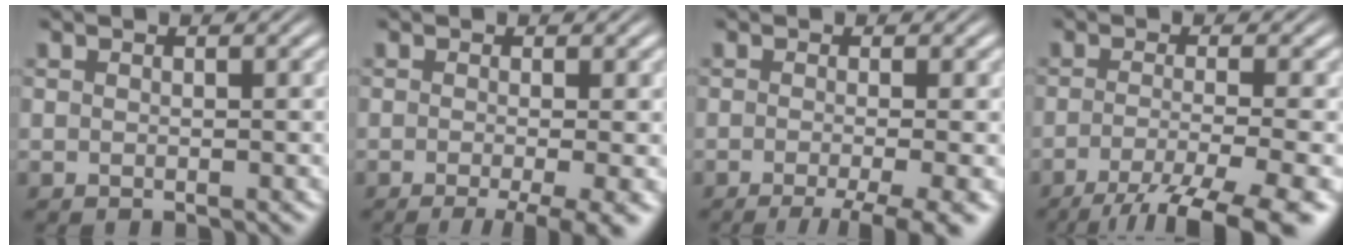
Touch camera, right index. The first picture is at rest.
{"total": 5.5, "force": [-3.8, 1.2, 3.8], "torque": [-0.043, -0.014, -0.051]}
{"total": 6.1, "force": [-4.4, 1.3, 4.1], "torque": [-0.047, -0.015, -0.060]}
{"total": 7.9, "force": [-5.2, 2.3, 5.6], "torque": [-0.084, -0.033, -0.064]}